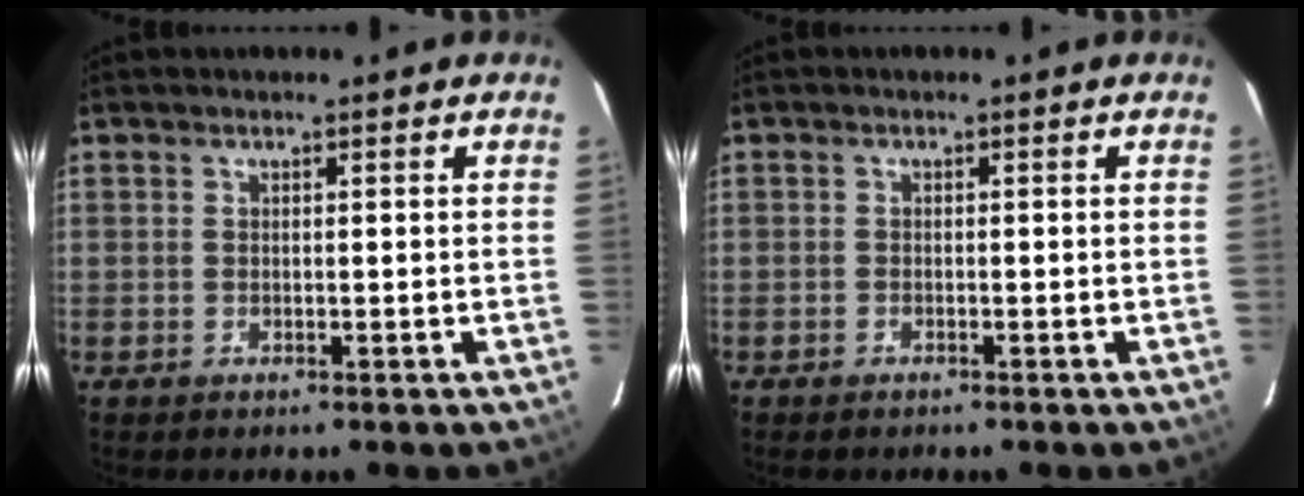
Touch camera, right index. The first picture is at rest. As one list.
[{"total": 0.9, "force": [-0.8, 0.5, 0.1], "torque": [-0.006, 0.002, -0.015]}]